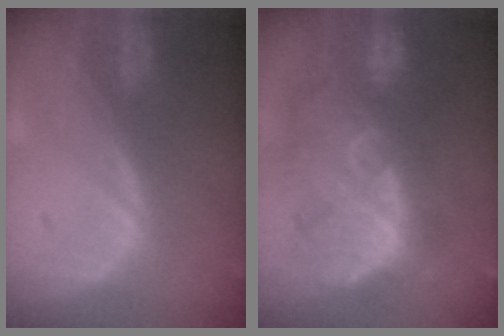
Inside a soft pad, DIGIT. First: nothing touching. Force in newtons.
{"total": 12.1, "press": 11.0, "slide": 5.1}